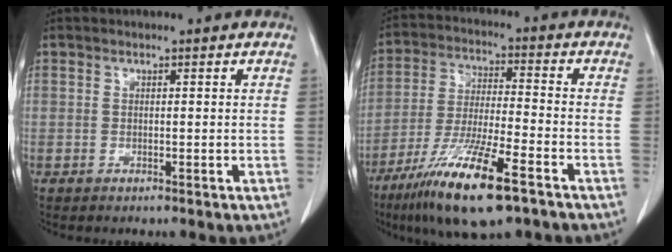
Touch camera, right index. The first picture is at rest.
{"total": 15.1, "force": [-9.1, 1.8, 11.8], "torque": [-0.235, -0.036, -0.165]}